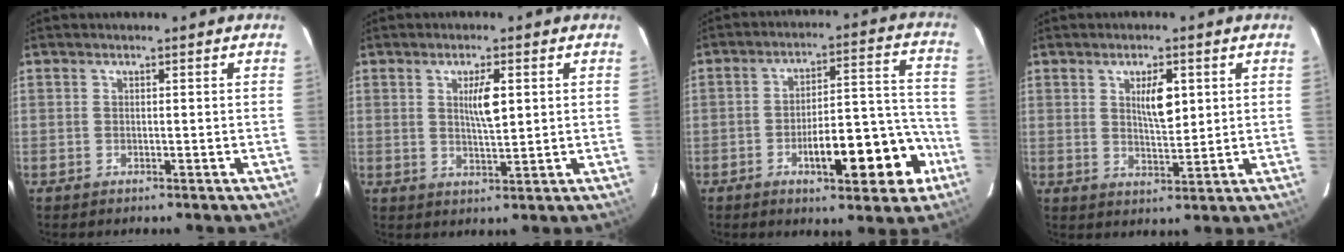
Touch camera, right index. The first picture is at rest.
{"total": 4.4, "force": [1.2, 0.8, 4.1], "torque": [-0.073, -0.001, 0.021]}
{"total": 14.0, "force": [-6.0, 3.9, 12.0], "torque": [-0.166, 0.032, -0.077]}
{"total": 5.2, "force": [1.7, 1.6, 4.6], "torque": [-0.079, -0.001, 0.033]}